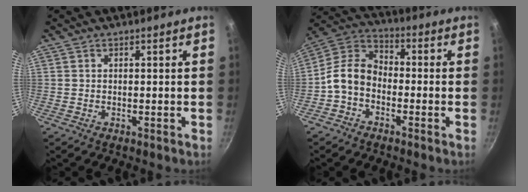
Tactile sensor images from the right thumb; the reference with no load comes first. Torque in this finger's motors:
{"motor_torque": [0.38, 0.36, 0.88, -0.47, 0.38]}